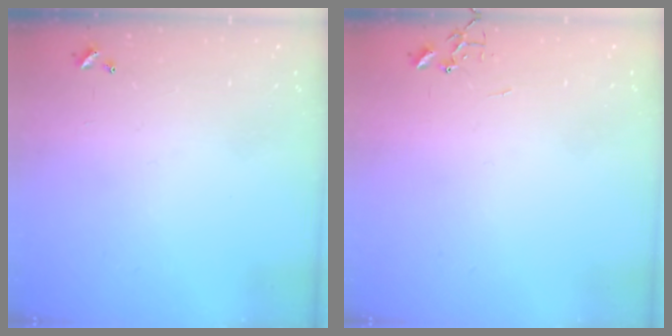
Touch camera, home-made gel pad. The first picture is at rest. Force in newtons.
{"total": 0.0}